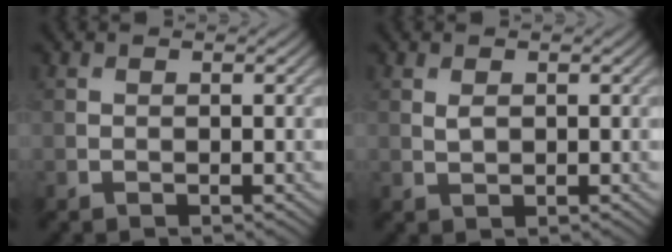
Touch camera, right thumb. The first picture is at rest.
{"total": 1.2, "force": [0.5, 0.6, 0.9], "torque": [-0.025, -0.003, 0.014]}